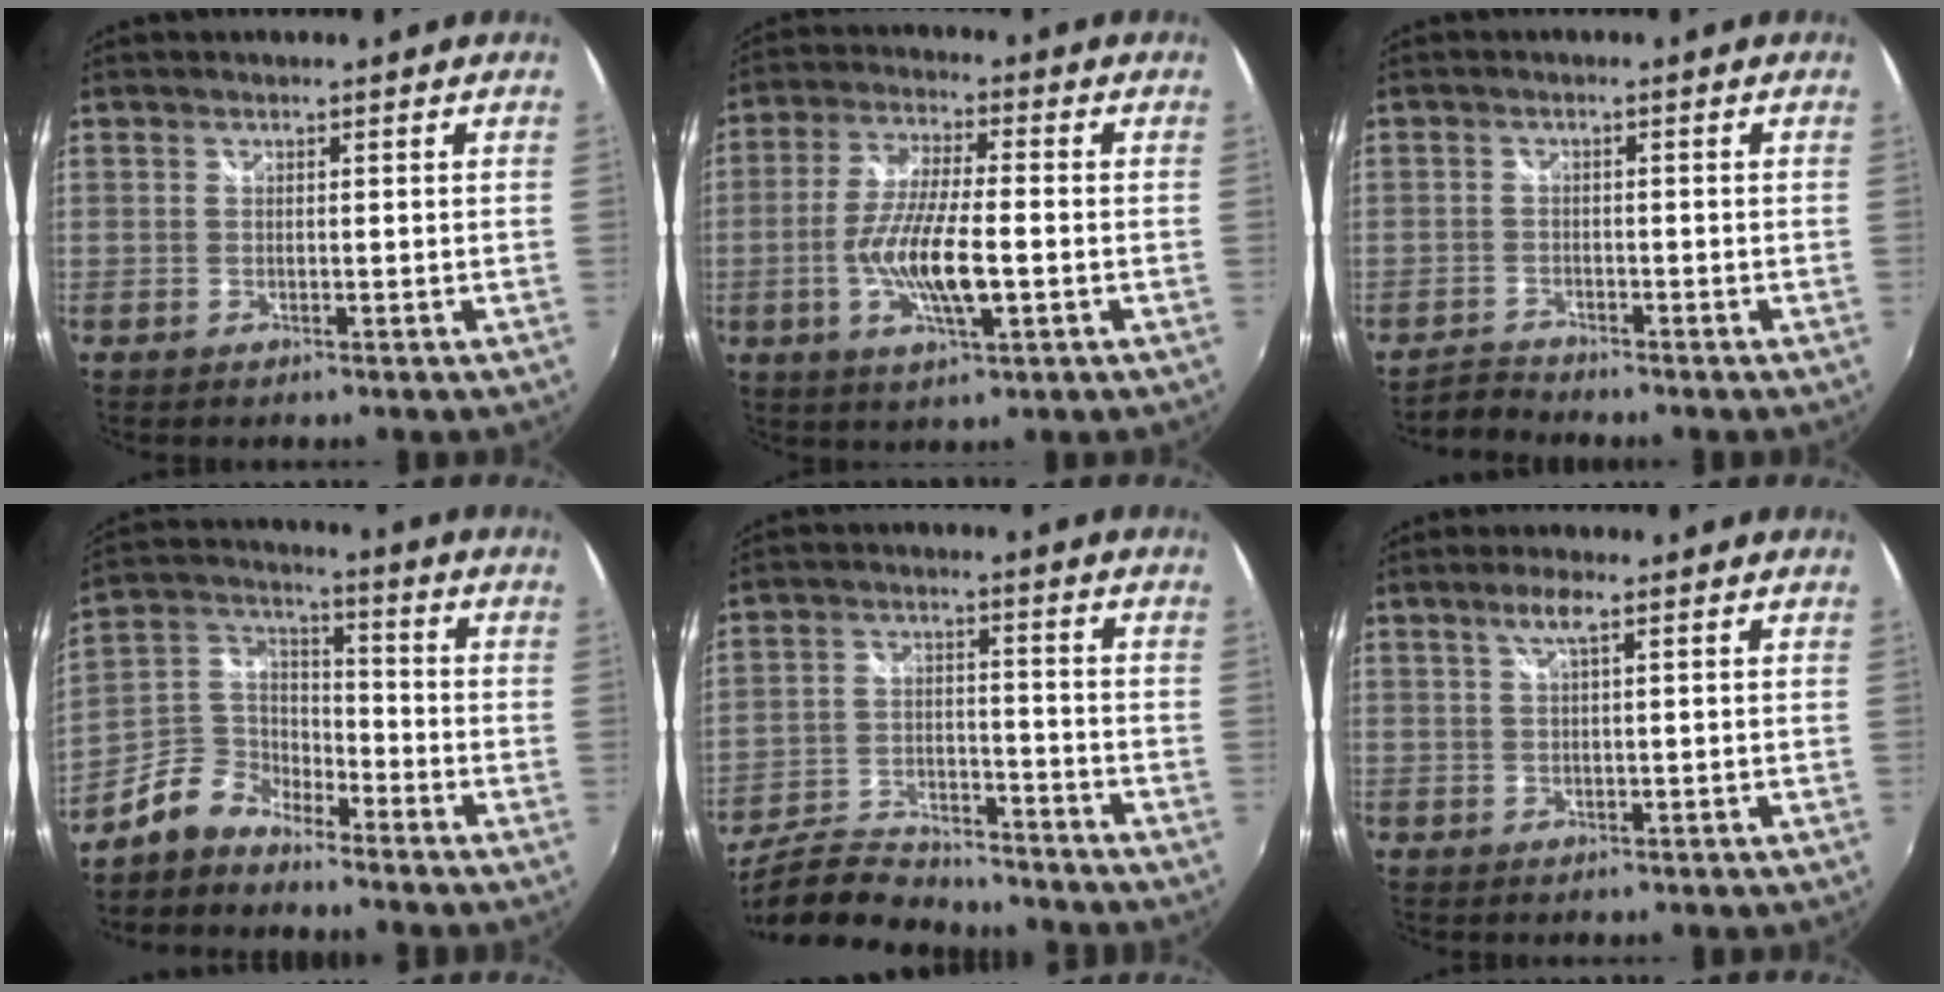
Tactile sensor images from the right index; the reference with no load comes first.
{"total": 11.5, "force": [-2.8, 2.6, 10.9], "torque": [-0.216, -0.008, -0.054]}
{"total": 2.8, "force": [-2.7, 0.4, -0.4], "torque": [-0.003, -0.001, -0.057]}
{"total": 8.0, "force": [-6.4, 4.1, 2.2], "torque": [-0.055, 0.033, -0.140]}
{"total": 18.6, "force": [-16.3, 5.4, 7.1], "torque": [-0.157, -0.013, -0.263]}
{"total": 2.6, "force": [1.3, 0.0, 2.3], "torque": [-0.043, 0.004, 0.023]}